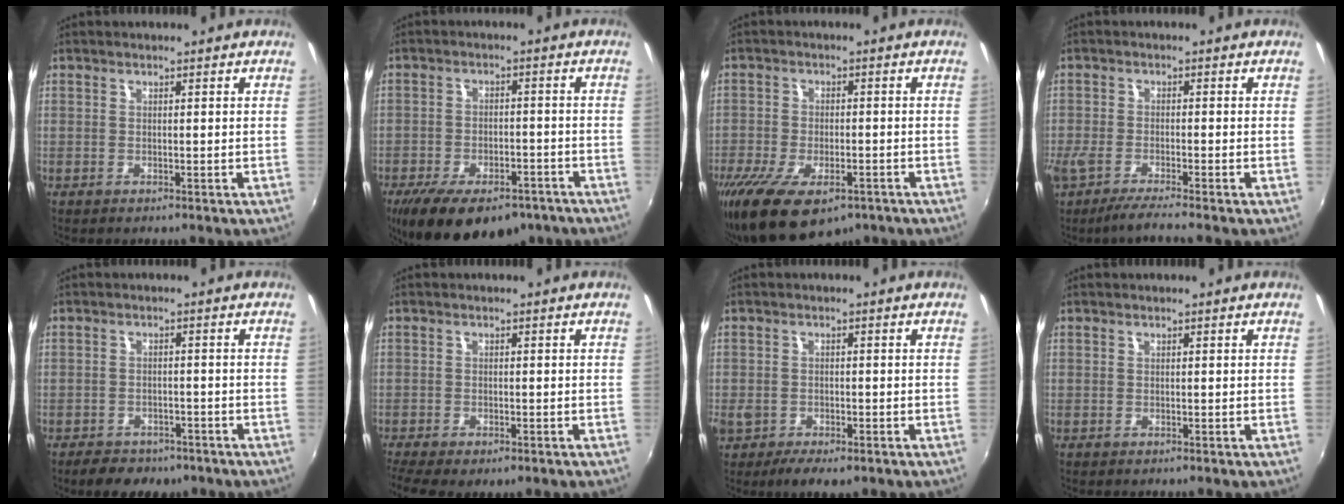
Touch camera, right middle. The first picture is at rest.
{"total": 17.8, "force": [-12.6, 7.7, 10.0], "torque": [-0.197, -0.028, -0.179]}
{"total": 13.1, "force": [-8.3, 5.7, 8.4], "torque": [-0.182, -0.043, -0.135]}
{"total": 5.5, "force": [-4.5, -0.3, 3.1], "torque": [-0.075, -0.024, -0.087]}
{"total": 6.9, "force": [-5.3, 3.5, 2.7], "torque": [-0.066, -0.007, -0.073]}
{"total": 7.2, "force": [-5.1, 2.1, 4.5], "torque": [-0.108, -0.039, -0.086]}
{"total": 6.5, "force": [-3.6, 3.5, 4.1], "torque": [-0.098, -0.025, -0.063]}
{"total": 0.0}